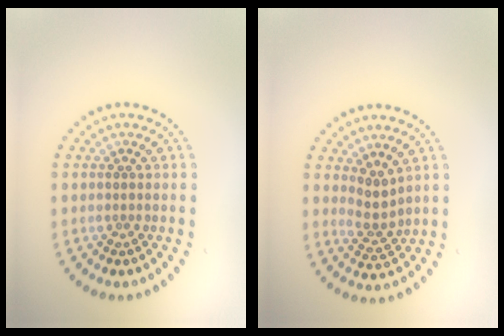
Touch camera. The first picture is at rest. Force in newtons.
{"total": 2.2, "press": 1.6, "slide": 1.5}